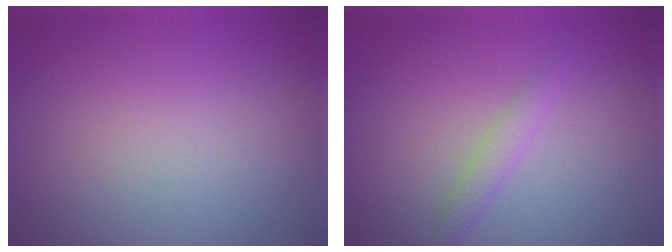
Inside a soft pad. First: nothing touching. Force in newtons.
{"total": 1.4, "press": 1.4, "slide": 0.0}